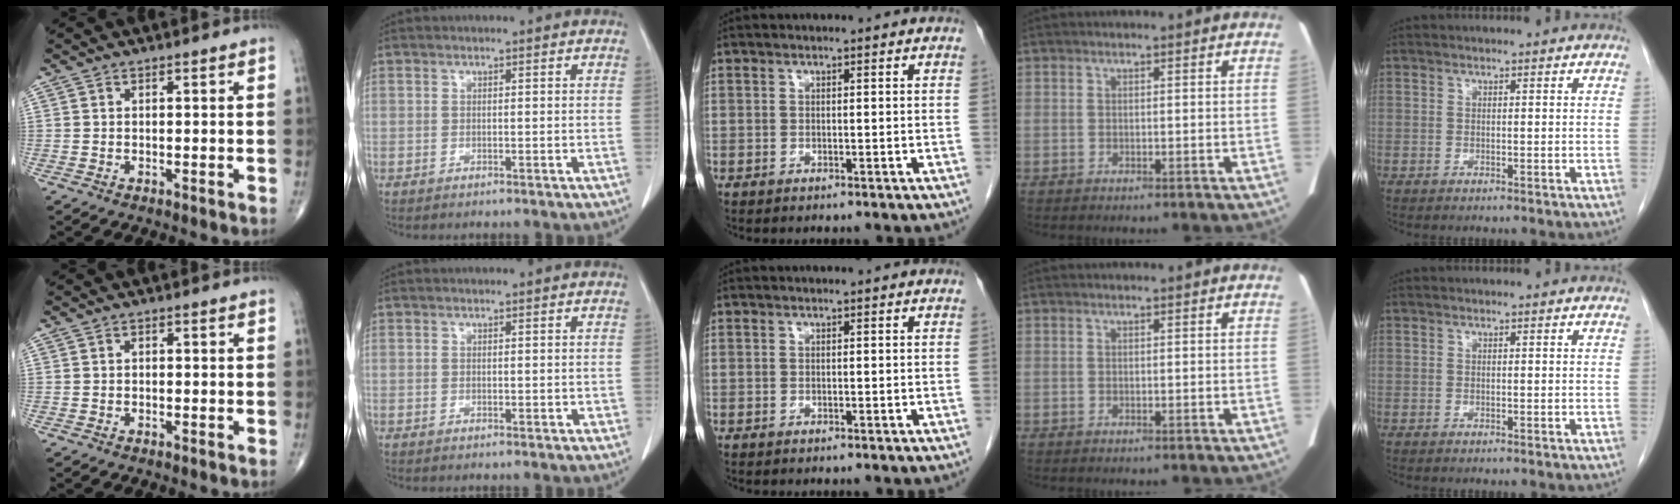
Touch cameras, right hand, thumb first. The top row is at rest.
{"thumb": {"total": 0.6, "force": [-0.1, 0.5, 0.3], "torque": [0.000, 0.002, -0.006]}, "index": {"total": 0.7, "force": [0.3, 0.5, 0.3], "torque": [0.004, 0.001, 0.007]}}